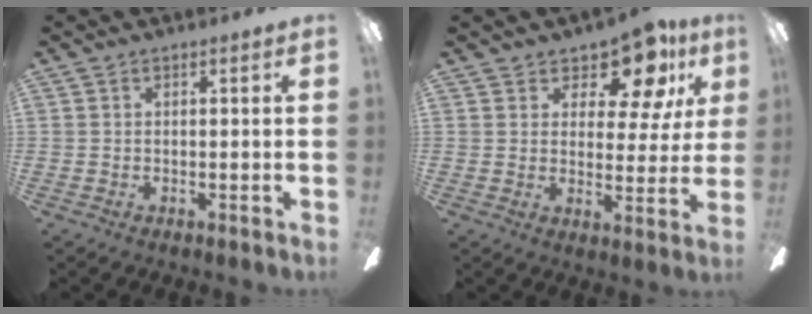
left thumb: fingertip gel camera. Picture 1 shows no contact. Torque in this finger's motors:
{"motor_torque": [0.26, 0.34, -0.38, 0.09, 0.00]}